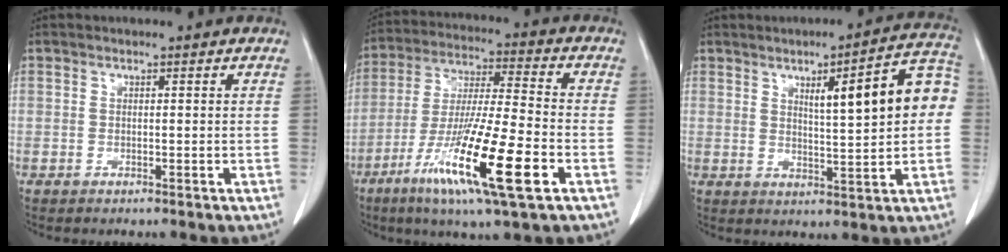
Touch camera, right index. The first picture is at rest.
{"total": 18.2, "force": [-7.8, 0.7, 16.4], "torque": [-0.314, -0.040, -0.140]}
{"total": 11.9, "force": [2.2, 1.6, 11.6], "torque": [-0.156, 0.029, 0.031]}